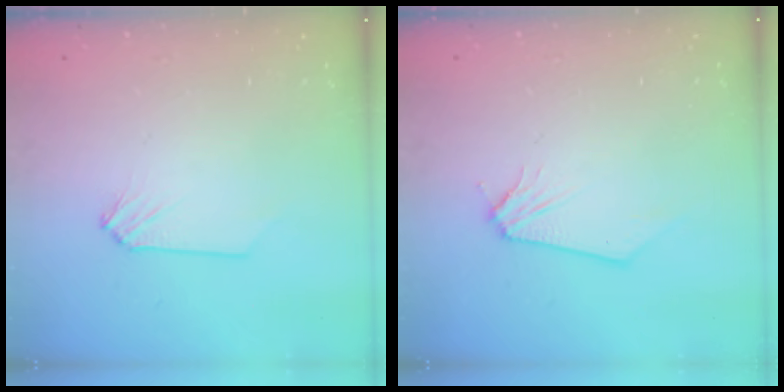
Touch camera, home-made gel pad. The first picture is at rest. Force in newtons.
{"total": 0.0}